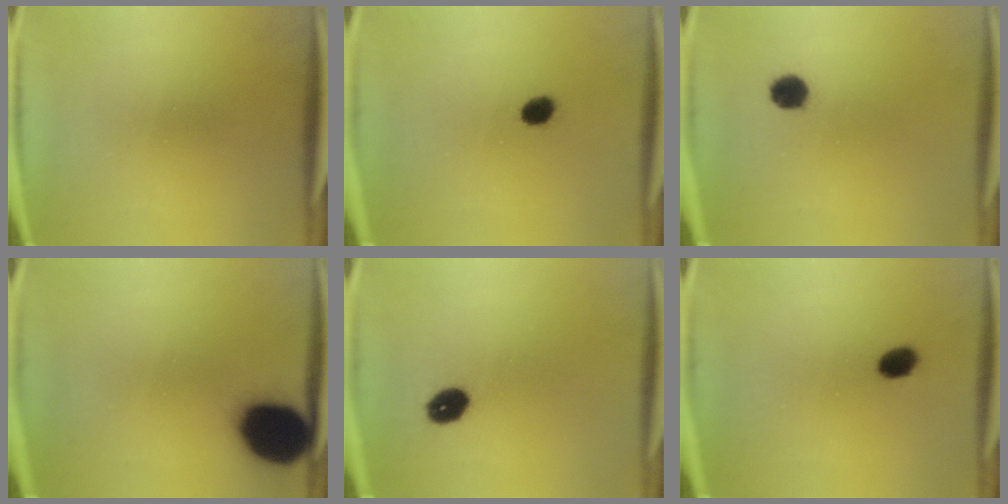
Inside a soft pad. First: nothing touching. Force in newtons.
{"total": 3.6}
{"total": 3.8}
{"total": 16.8}
{"total": 5.3}
{"total": 3.0}